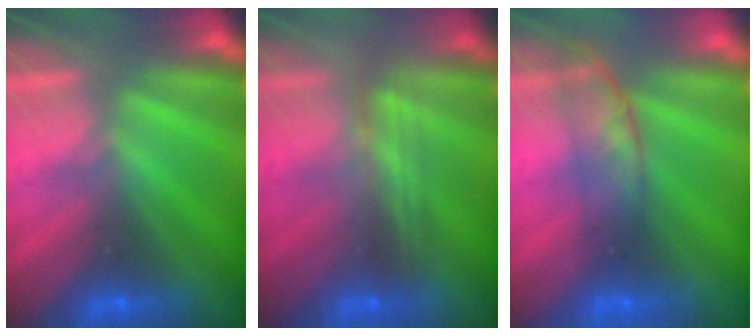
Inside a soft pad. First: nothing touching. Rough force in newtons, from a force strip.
{"total": 2.4}
{"total": 2.7}